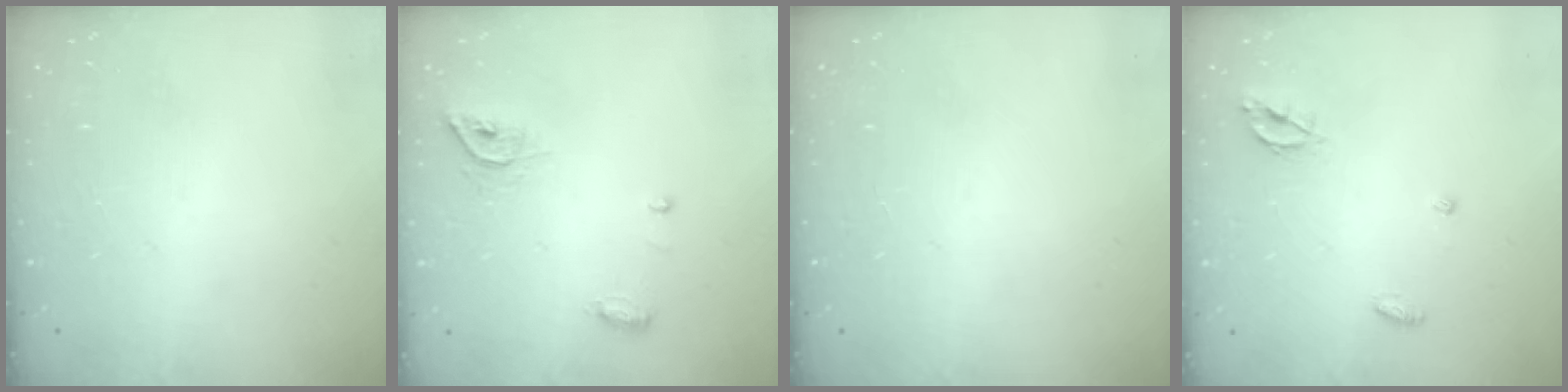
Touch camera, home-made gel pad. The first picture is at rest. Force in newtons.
{"total": 8.5, "press": 7.0, "slide": 4.8}
{"total": 0.0}
{"total": 5.0, "press": 5.0, "slide": 0.5}